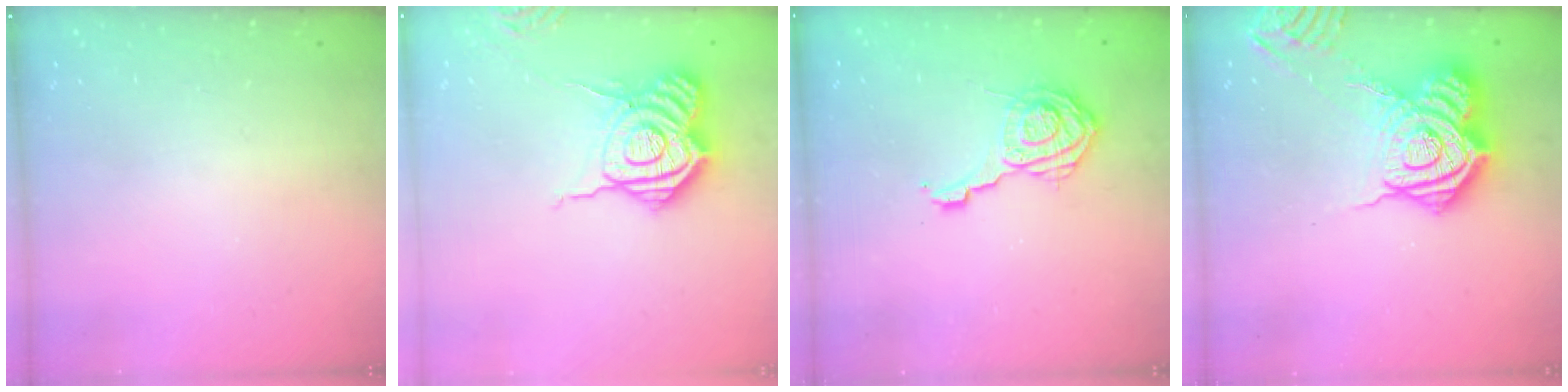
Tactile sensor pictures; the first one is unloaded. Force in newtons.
{"total": 15.9, "press": 15.9, "slide": 1.0}
{"total": 11.2, "press": 11.2, "slide": 1.3}
{"total": 18.8, "press": 18.7, "slide": 1.5}